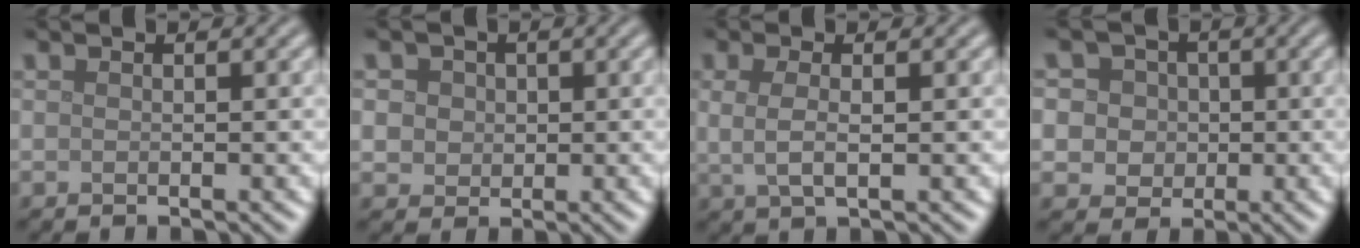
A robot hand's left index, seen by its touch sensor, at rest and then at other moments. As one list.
[{"total": 4.3, "force": [1.6, 3.5, 1.9], "torque": [-0.032, 0.018, 0.016]}, {"total": 2.3, "force": [0.2, 0.7, 2.2], "torque": [-0.046, -0.003, 0.004]}, {"total": 6.9, "force": [1.9, 6.0, 2.8], "torque": [-0.040, 0.029, 0.007]}]